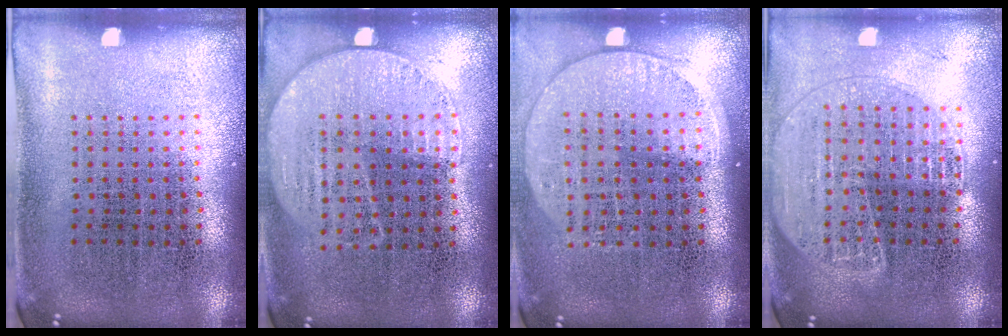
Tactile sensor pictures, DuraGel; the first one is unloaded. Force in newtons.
{"total": 1.0, "press": 0.9, "slide": 0.5}
{"total": 1.4, "press": 1.3, "slide": 0.6}
{"total": 1.8, "press": 1.7, "slide": 0.7}